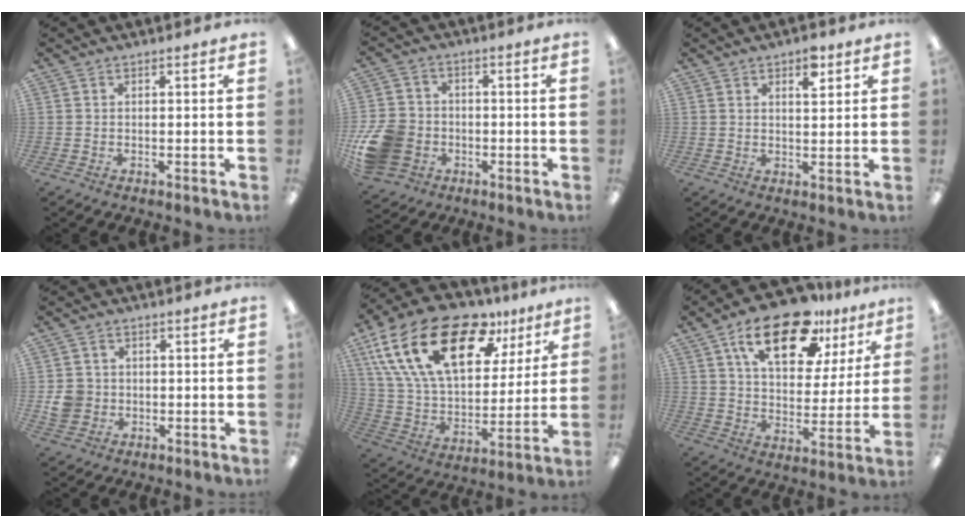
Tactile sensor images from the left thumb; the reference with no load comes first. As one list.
[{"total": 13.0, "force": [-4.0, 10.5, 6.6], "torque": [-0.143, 0.032, -0.067]}, {"total": 4.9, "force": [3.2, 2.1, 3.1], "torque": [-0.036, -0.011, 0.049]}, {"total": 5.1, "force": [-0.2, 4.9, 1.7], "torque": [-0.027, 0.005, -0.003]}, {"total": 26.4, "force": [13.0, 14.3, 17.9], "torque": [-0.336, -0.058, 0.230]}, {"total": 20.0, "force": [12.1, 9.5, 12.7], "torque": [-0.201, -0.047, 0.203]}]